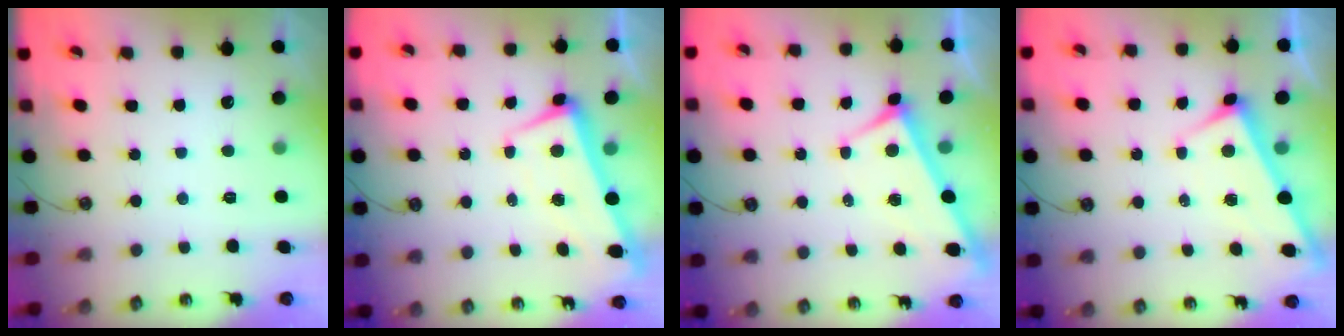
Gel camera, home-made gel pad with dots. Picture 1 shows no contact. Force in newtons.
{"total": 2.3, "press": 1.5, "slide": 1.7}
{"total": 4.0, "press": 3.9, "slide": 0.6}
{"total": 3.2, "press": 3.2, "slide": 0.1}